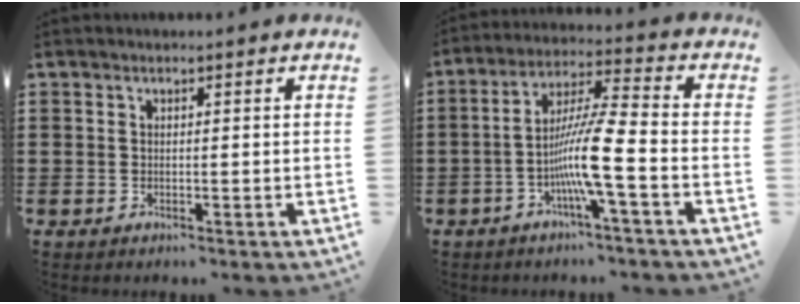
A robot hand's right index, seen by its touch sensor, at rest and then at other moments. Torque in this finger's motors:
{"motor_torque": [2.14, 0.00, 0.64, 0.21]}